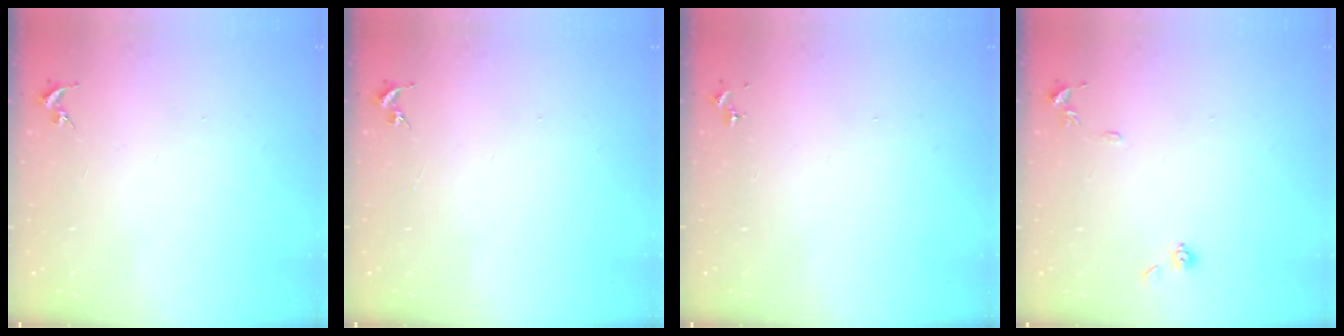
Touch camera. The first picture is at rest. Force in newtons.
{"total": 0.0}
{"total": 0.0}
{"total": 7.2, "press": 7.2, "slide": 0.8}